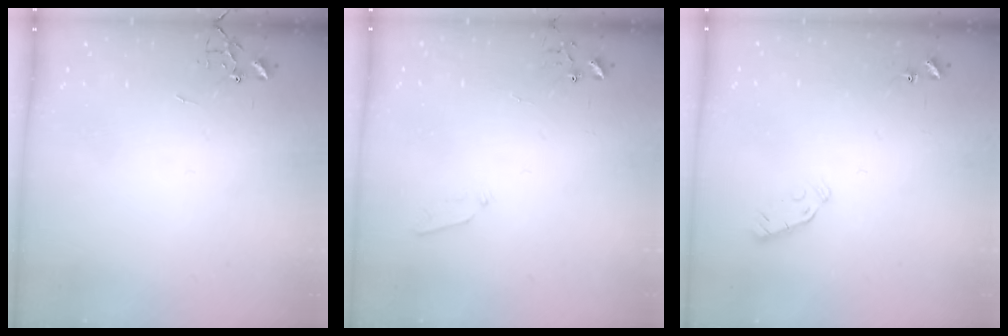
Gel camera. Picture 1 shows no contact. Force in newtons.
{"total": 3.8, "press": 3.8, "slide": 0.5}
{"total": 3.6, "press": 3.4, "slide": 0.9}